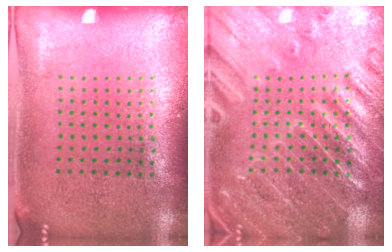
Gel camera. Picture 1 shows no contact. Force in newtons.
{"total": 3.2, "press": 3.1, "slide": 0.7}